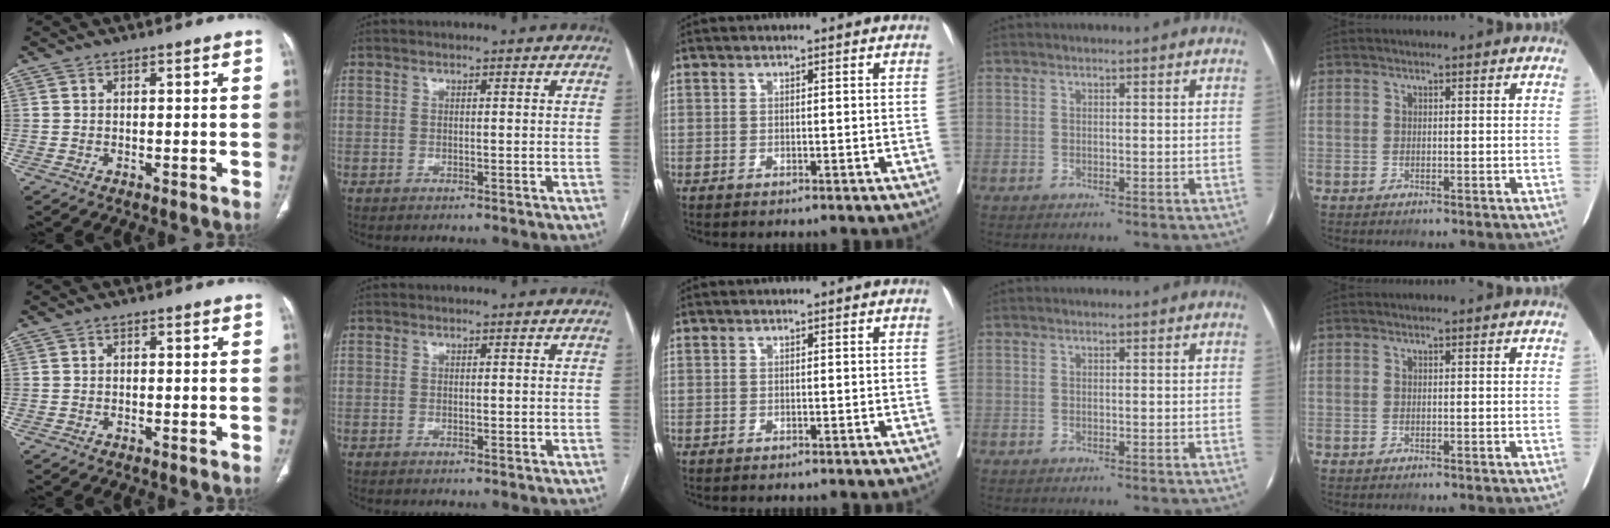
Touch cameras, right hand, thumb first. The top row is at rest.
{"thumb": {"total": 0.6, "force": [-0.1, 0.4, 0.4], "torque": [-0.005, 0.002, -0.003]}, "index": {"total": 0.6, "force": [0.1, 0.4, 0.5], "torque": [-0.001, 0.002, 0.002]}}